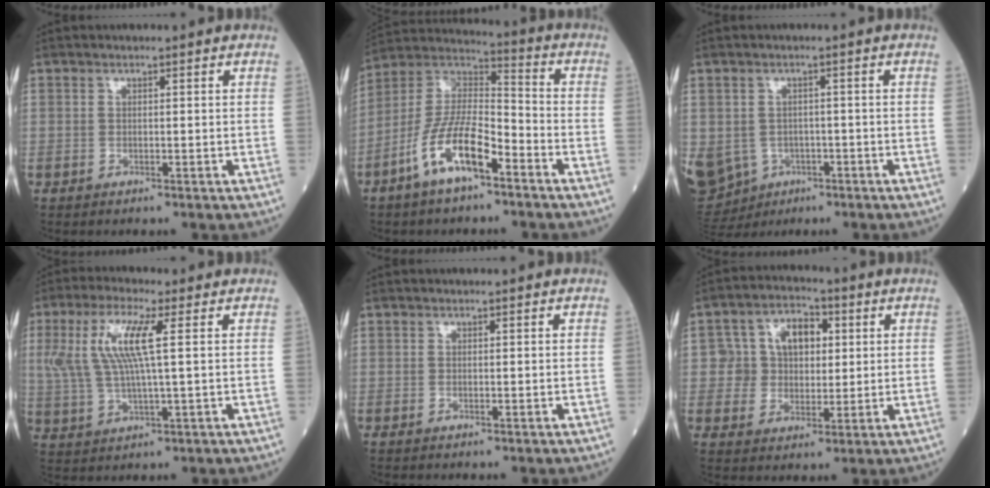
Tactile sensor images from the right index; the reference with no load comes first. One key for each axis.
{"total": 12.3, "fx": -6.5, "fy": 3.7, "fz": 9.7, "tx": -0.204, "ty": 0.008, "tz": -0.124}
{"total": 18.5, "fx": -7.1, "fy": 15.4, "fz": 7.3, "tx": -0.239, "ty": -0.005, "tz": -0.091}
{"total": 9.2, "fx": 2.4, "fy": 1.0, "fz": 8.8, "tx": -0.209, "ty": 0.016, "tz": 0.049}
{"total": 0.0}
{"total": 7.9, "fx": 1.8, "fy": 6.3, "fz": 4.5, "tx": -0.069, "ty": 0.025, "tz": 0.034}